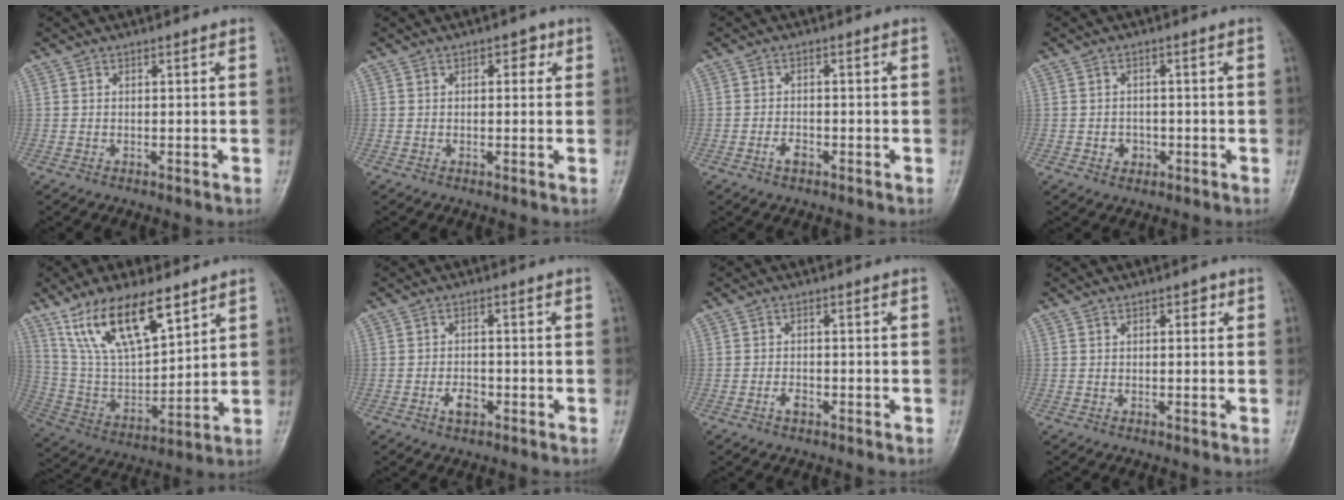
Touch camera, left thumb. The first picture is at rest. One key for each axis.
{"total": 2.5, "fx": 0.9, "fy": 1.5, "fz": 1.7, "tx": -0.005, "ty": 0.002, "tz": 0.006}
{"total": 2.3, "fx": -1.2, "fy": 1.3, "fz": 1.5, "tx": -0.024, "ty": 0.009, "tz": -0.023}
{"total": 2.7, "fx": -0.9, "fy": 2.2, "fz": 1.1, "tx": -0.002, "ty": 0.007, "tz": -0.010}
{"total": 17.6, "fx": 11.0, "fy": 6.9, "fz": 11.9, "tx": -0.188, "ty": -0.044, "tz": 0.221}
{"total": 3.3, "fx": -1.5, "fy": 1.9, "fz": 2.2, "tx": -0.032, "ty": 0.009, "tz": -0.026}
{"total": 2.0, "fx": -1.1, "fy": 1.1, "fz": 1.3, "tx": -0.020, "ty": 0.007, "tz": -0.021}
{"total": 1.7, "fx": 0.7, "fy": 1.0, "fz": 1.3, "tx": -0.007, "ty": 0.002, "tz": 0.007}